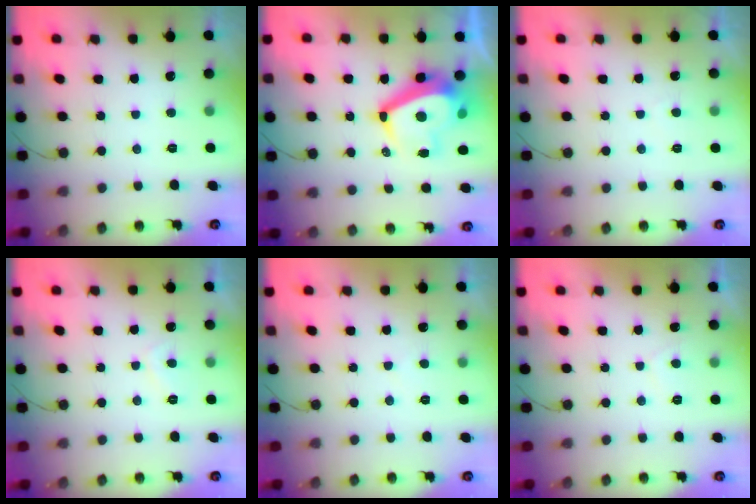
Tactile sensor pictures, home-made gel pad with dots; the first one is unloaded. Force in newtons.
{"total": 13.0, "press": 12.7, "slide": 2.8}
{"total": 1.0, "press": 0.8, "slide": 0.5}
{"total": 2.3, "press": 2.2, "slide": 0.7}
{"total": 2.2, "press": 2.1, "slide": 0.4}
{"total": 1.1, "press": 0.9, "slide": 0.6}